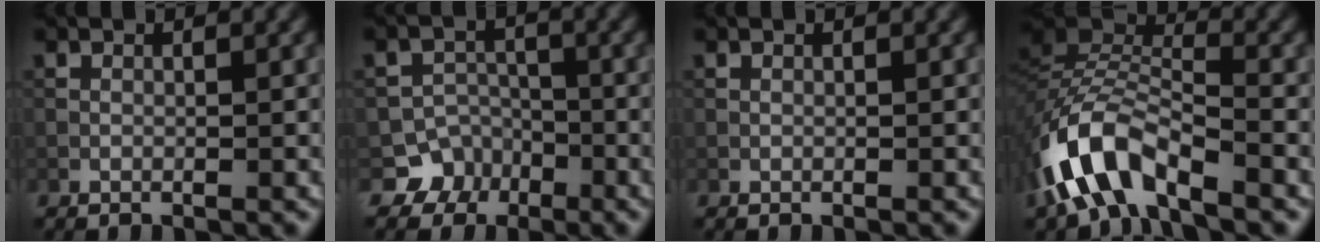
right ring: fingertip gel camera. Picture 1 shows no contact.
{"total": 4.5, "force": [-2.7, 3.6, 0.3], "torque": [0.025, 0.003, -0.047]}
{"total": 0.0}
{"total": 8.3, "force": [-5.1, 3.4, 5.6], "torque": [-0.114, 0.002, -0.108]}